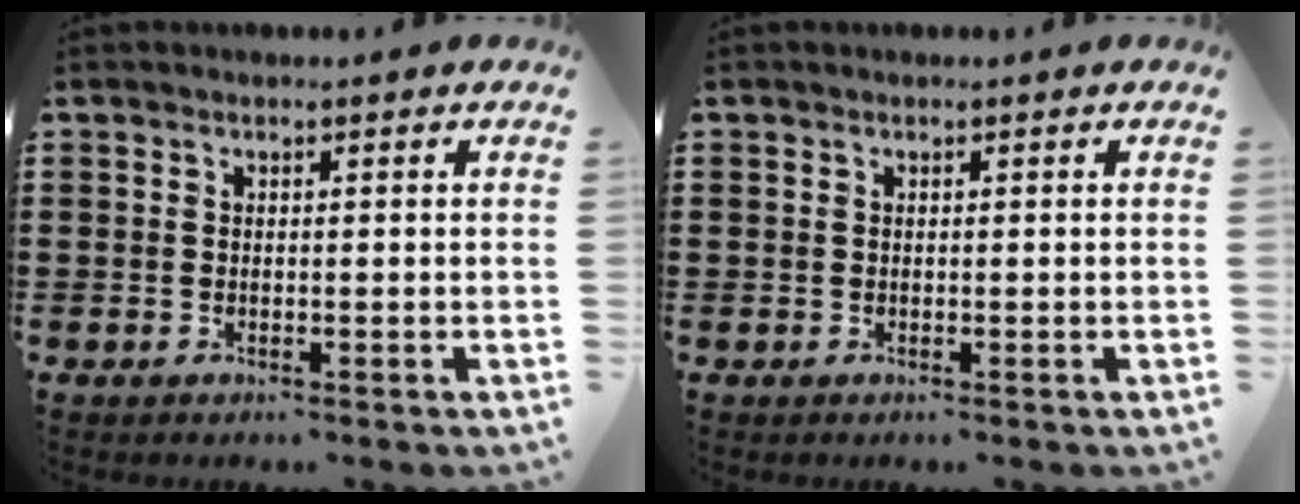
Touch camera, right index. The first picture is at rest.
{"total": 0.0}